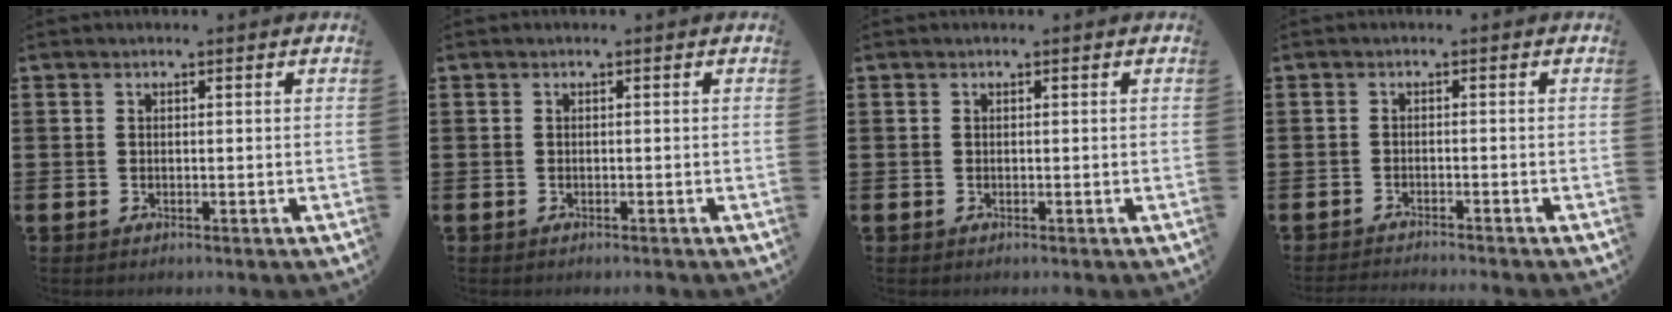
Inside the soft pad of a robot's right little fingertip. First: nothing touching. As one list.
[{"total": 0.0}, {"total": 0.0}, {"total": 1.2, "force": [-1.2, -0.3, 0.1], "torque": [-0.001, 0.001, -0.025]}]